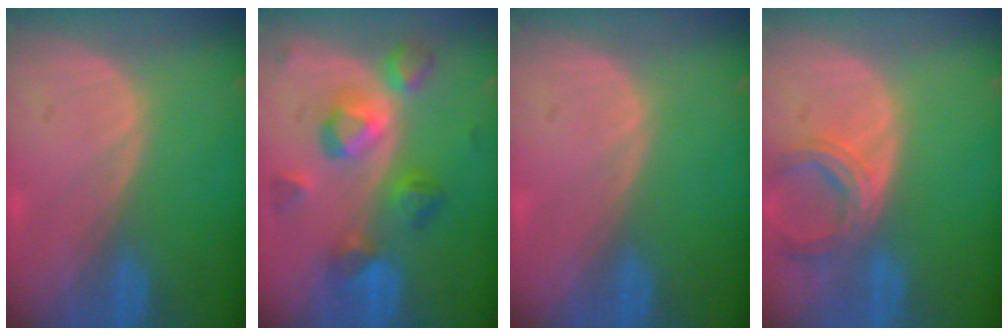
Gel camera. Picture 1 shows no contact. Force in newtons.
{"total": 8.1, "press": 8.1, "slide": 0.3}
{"total": 0.0}
{"total": 5.8, "press": 5.4, "slide": 2.2}